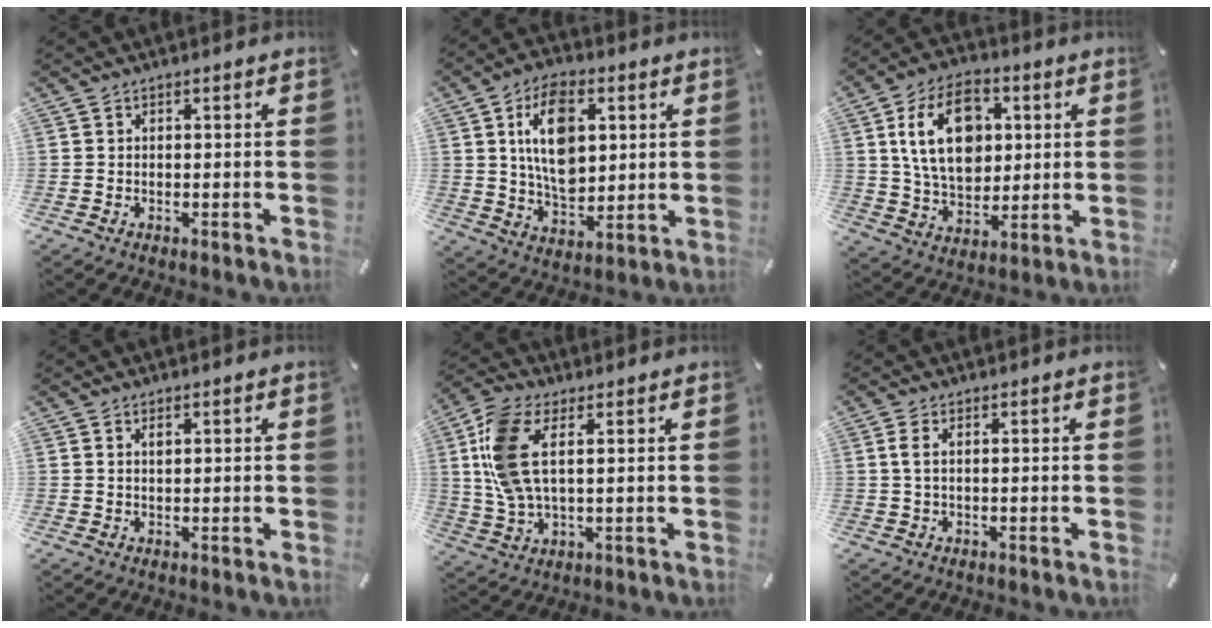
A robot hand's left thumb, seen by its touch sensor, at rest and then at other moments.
{"total": 14.8, "force": [3.4, 9.5, 10.9], "torque": [-0.191, 0.005, 0.058]}
{"total": 16.5, "force": [3.5, 11.6, 11.2], "torque": [-0.216, 0.009, 0.058]}
{"total": 1.1, "force": [0.4, 0.5, 0.9], "torque": [-0.019, 0.001, 0.007]}
{"total": 11.4, "force": [2.8, 5.3, 9.7], "torque": [-0.217, -0.007, 0.054]}
{"total": 2.3, "force": [0.4, 0.6, 2.1], "torque": [-0.051, -0.001, 0.002]}